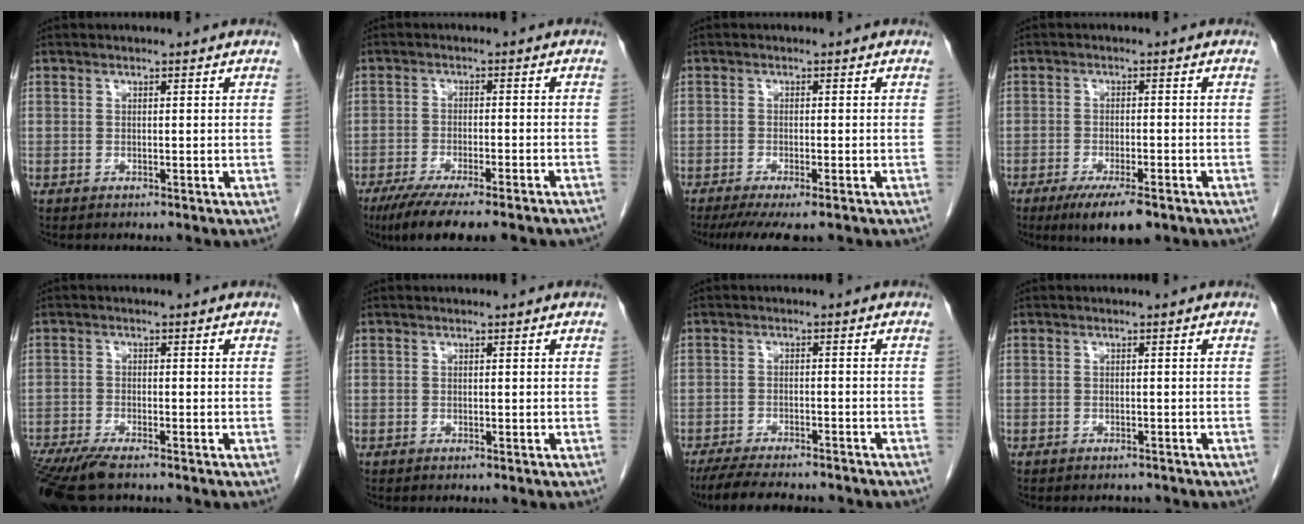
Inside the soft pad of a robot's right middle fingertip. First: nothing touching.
{"total": 13.9, "force": [-11.0, 2.4, 8.1], "torque": [-0.109, -0.020, -0.160]}
{"total": 7.2, "force": [-5.5, 1.2, 4.5], "torque": [-0.063, -0.016, -0.085]}
{"total": 7.2, "force": [-4.7, 1.7, 5.2], "torque": [-0.081, -0.012, -0.071]}
{"total": 8.6, "force": [-6.8, 1.5, 5.1], "torque": [-0.090, -0.020, -0.116]}
{"total": 0.0}
{"total": 10.4, "force": [-9.2, 1.4, 4.6], "torque": [-0.068, -0.015, -0.136]}
{"total": 1.5, "force": [-1.4, 0.5, 0.1], "torque": [-0.004, -0.001, -0.018]}